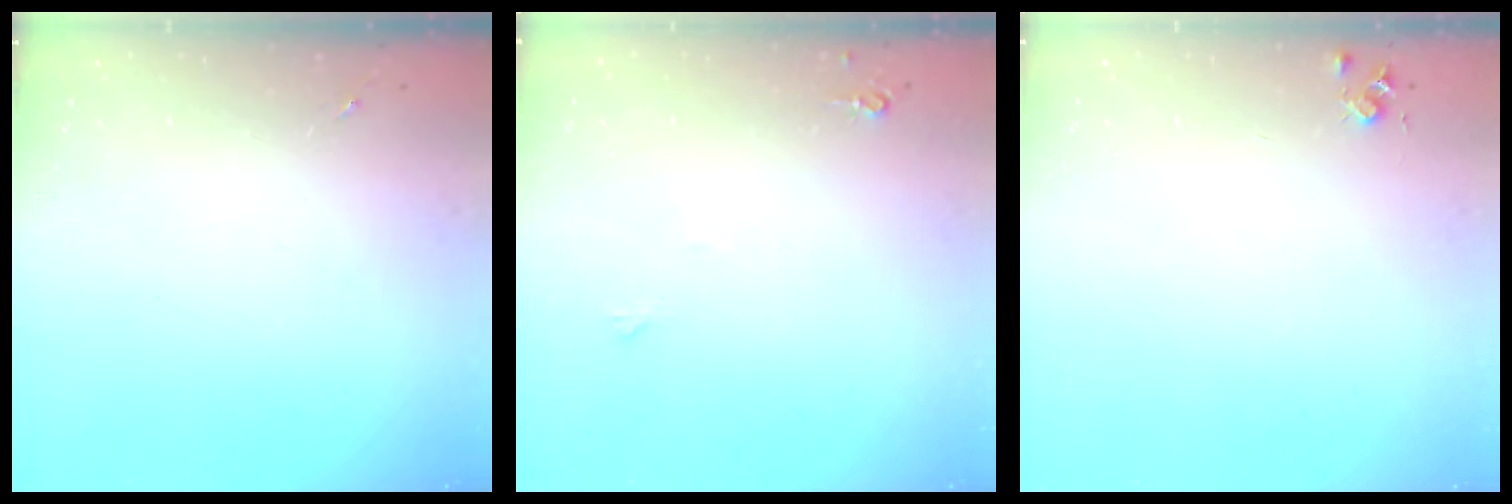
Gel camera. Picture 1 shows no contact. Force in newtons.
{"total": 3.8, "press": 3.8, "slide": 0.6}
{"total": 4.4, "press": 4.4, "slide": 0.5}